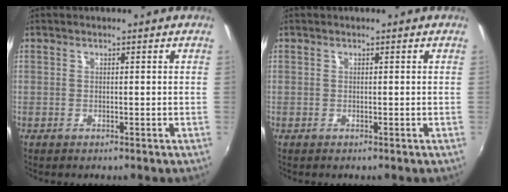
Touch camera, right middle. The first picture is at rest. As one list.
[{"total": 0.0}]